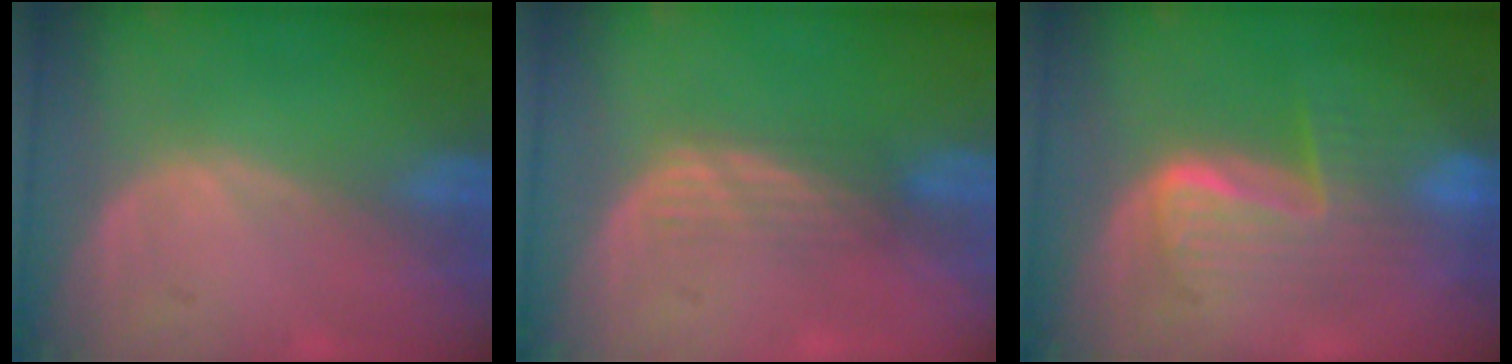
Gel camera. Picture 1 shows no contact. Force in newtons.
{"total": 3.1, "press": 2.6, "slide": 1.6}
{"total": 7.4, "press": 7.4, "slide": 0.2}